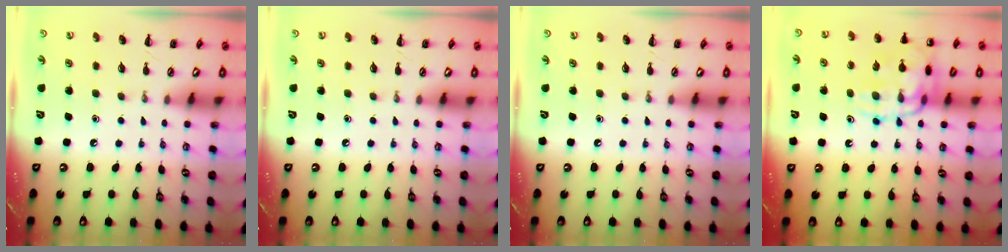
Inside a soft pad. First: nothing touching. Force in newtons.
{"total": 0.0}
{"total": 0.0}
{"total": 17.3, "press": 17.1, "slide": 2.4}